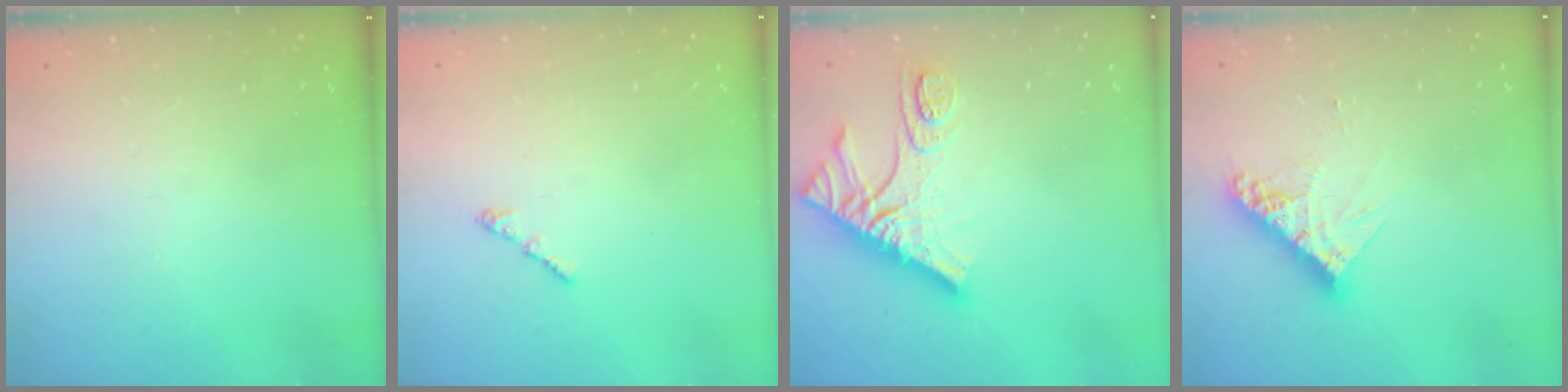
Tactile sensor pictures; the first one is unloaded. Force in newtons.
{"total": 1.2, "press": 1.1, "slide": 0.5}
{"total": 14.9, "press": 14.9, "slide": 1.1}
{"total": 10.7, "press": 10.6, "slide": 1.0}